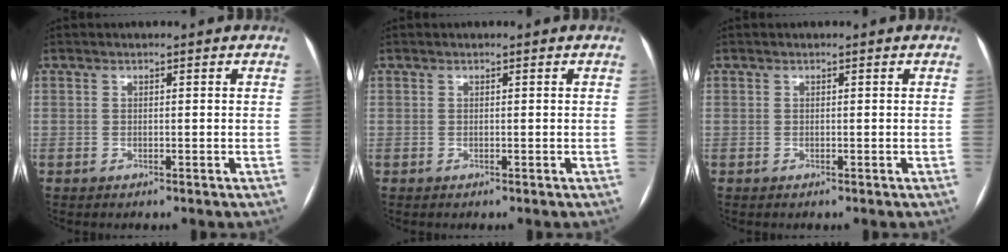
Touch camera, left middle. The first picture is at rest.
{"total": 0.0}
{"total": 0.0}